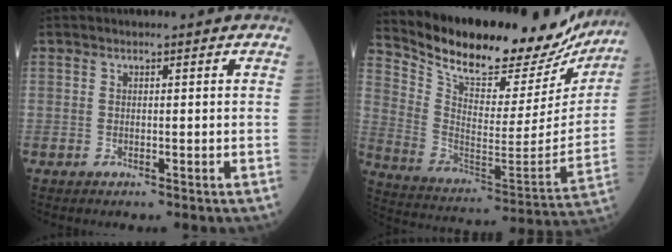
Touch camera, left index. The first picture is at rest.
{"total": 26.4, "force": [23.7, 7.2, 8.9], "torque": [-0.152, -0.056, 0.337]}